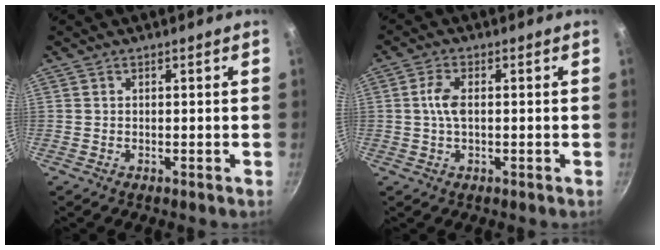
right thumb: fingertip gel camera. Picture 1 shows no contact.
{"total": 4.2, "force": [0.2, 2.1, 3.6], "torque": [-0.079, 0.008, 0.000]}